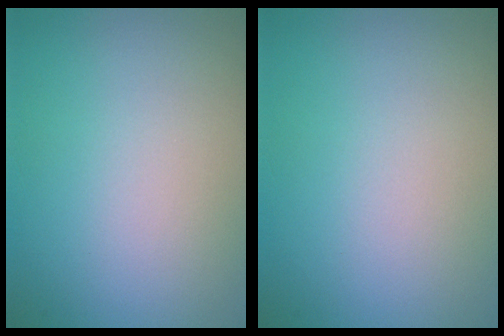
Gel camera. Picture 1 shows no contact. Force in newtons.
{"total": 0.0}